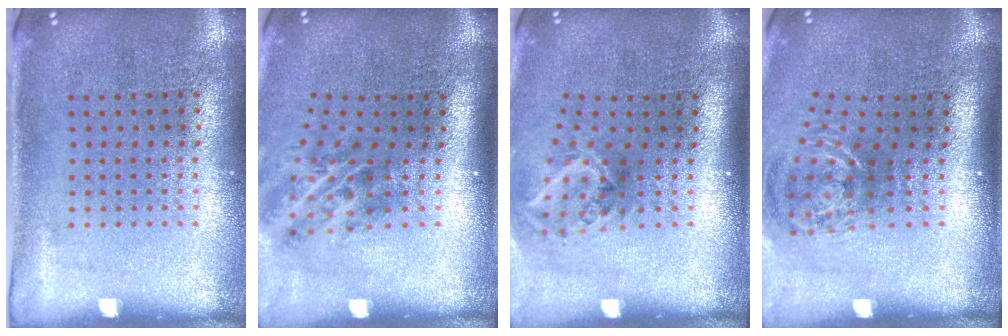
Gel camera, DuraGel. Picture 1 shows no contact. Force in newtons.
{"total": 2.1, "press": 1.3, "slide": 1.7}
{"total": 2.0, "press": 1.3, "slide": 1.5}
{"total": 1.8, "press": 1.3, "slide": 1.3}